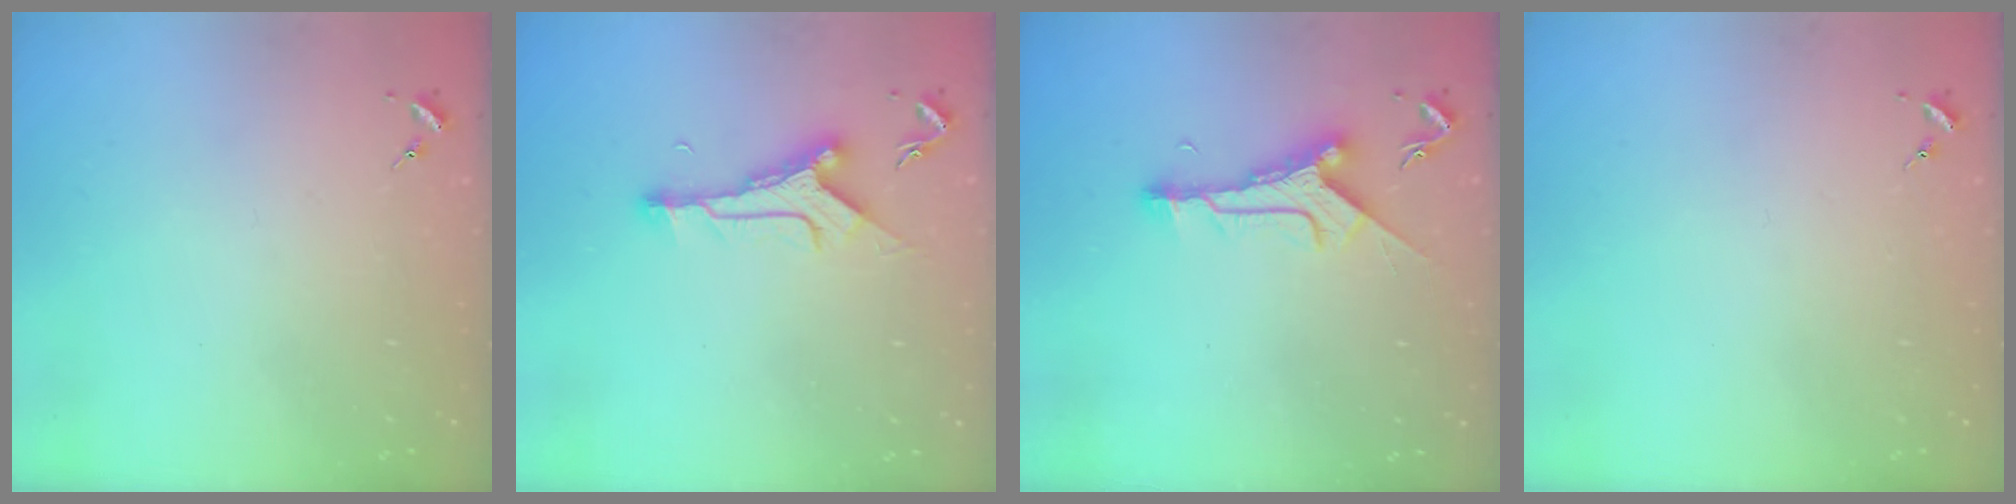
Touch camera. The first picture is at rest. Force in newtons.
{"total": 9.9, "press": 9.9, "slide": 0.7}
{"total": 9.8, "press": 9.8, "slide": 0.6}
{"total": 0.0}